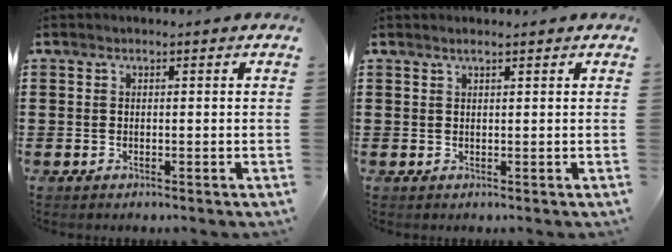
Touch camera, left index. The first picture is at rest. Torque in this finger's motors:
{"motor_torque": [0.05, 0.01, 0.06, 0.00]}